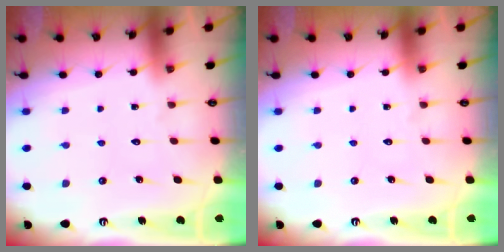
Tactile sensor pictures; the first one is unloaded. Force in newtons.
{"total": 0.0}